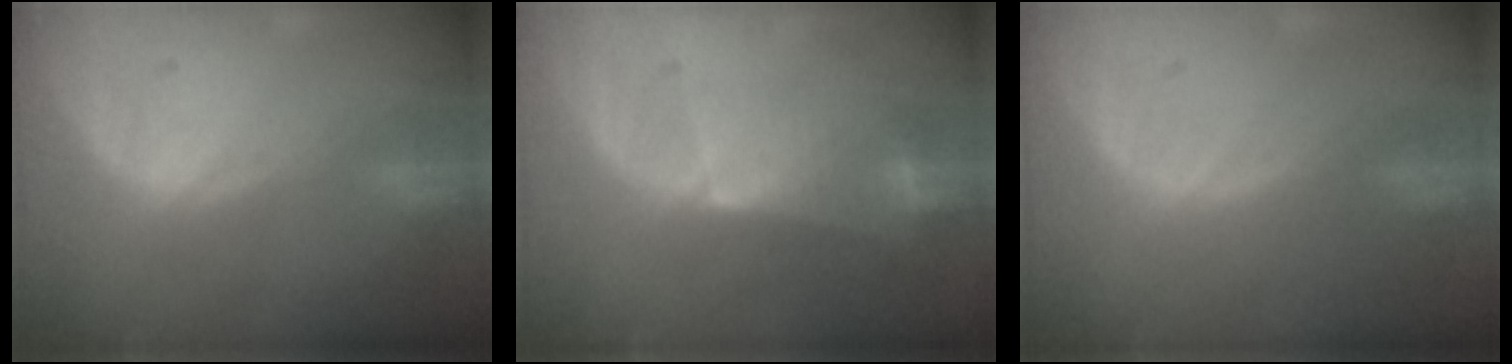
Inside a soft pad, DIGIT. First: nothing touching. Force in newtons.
{"total": 6.7, "press": 5.9, "slide": 3.1}
{"total": 0.0}